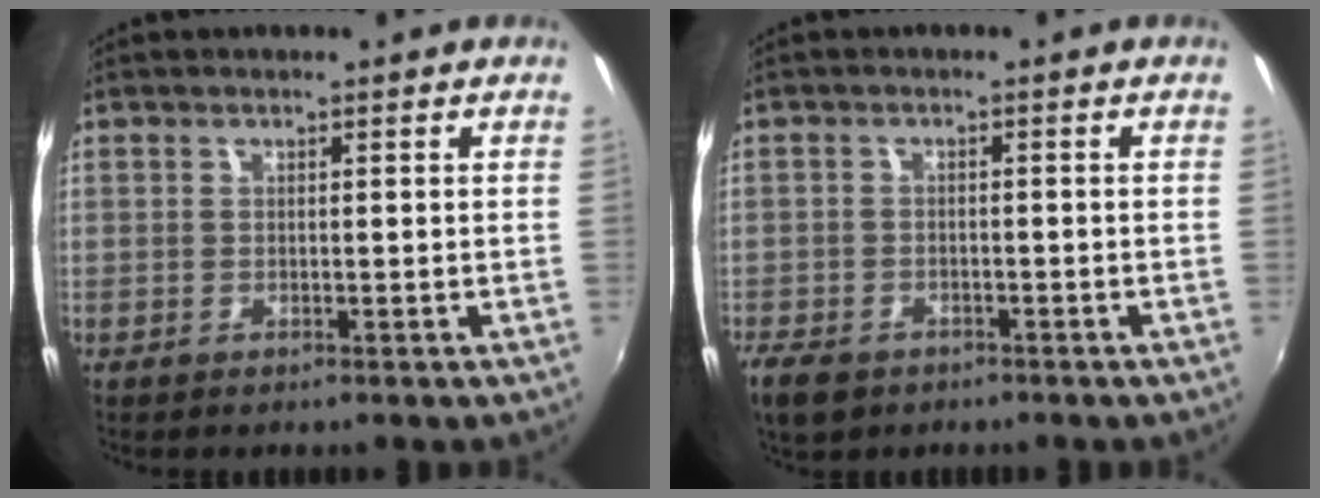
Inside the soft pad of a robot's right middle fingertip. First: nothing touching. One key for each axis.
{"total": 6.2, "fx": -4.2, "fy": 3.6, "fz": 2.7, "tx": -0.078, "ty": -0.015, "tz": -0.077}